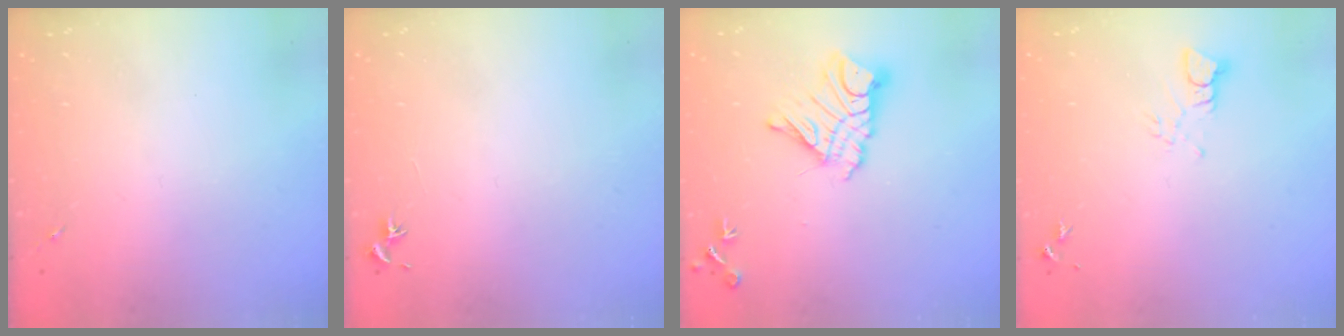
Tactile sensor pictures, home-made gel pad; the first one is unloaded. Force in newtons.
{"total": 0.8, "press": 0.7, "slide": 0.3}
{"total": 13.7, "press": 13.7, "slide": 1.3}
{"total": 3.2, "press": 3.2, "slide": 0.3}